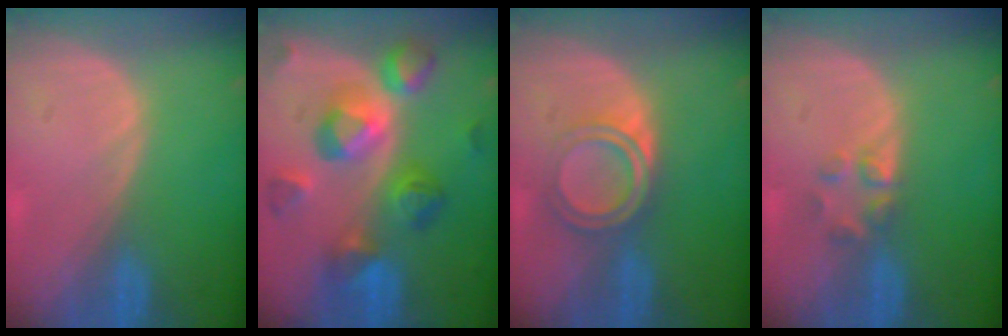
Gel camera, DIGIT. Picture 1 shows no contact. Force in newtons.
{"total": 10.4, "press": 10.3, "slide": 0.8}
{"total": 5.3, "press": 4.9, "slide": 2.1}
{"total": 2.6, "press": 2.6, "slide": 0.2}